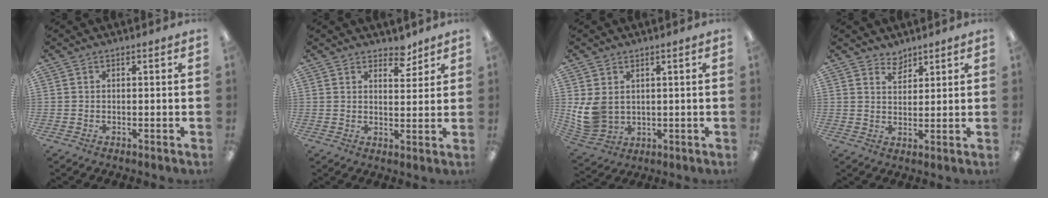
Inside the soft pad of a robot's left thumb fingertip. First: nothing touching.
{"total": 4.9, "force": [4.1, 2.3, 1.4], "torque": [-0.004, -0.026, 0.072]}
{"total": 8.4, "force": [1.6, 6.8, 4.6], "torque": [-0.114, -0.004, 0.035]}
{"total": 4.0, "force": [3.5, 1.8, 0.5], "torque": [-0.001, -0.022, 0.065]}